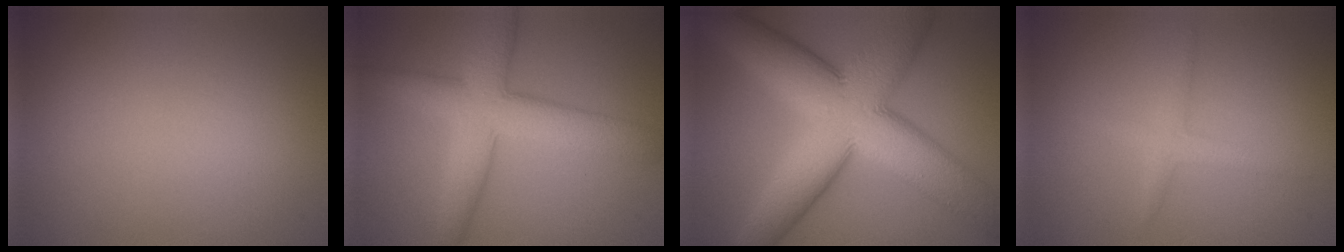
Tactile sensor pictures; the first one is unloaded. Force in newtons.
{"total": 7.2, "press": 7.2, "slide": 0.2}
{"total": 13.9, "press": 13.9, "slide": 0.6}
{"total": 1.8, "press": 1.8, "slide": 0.1}